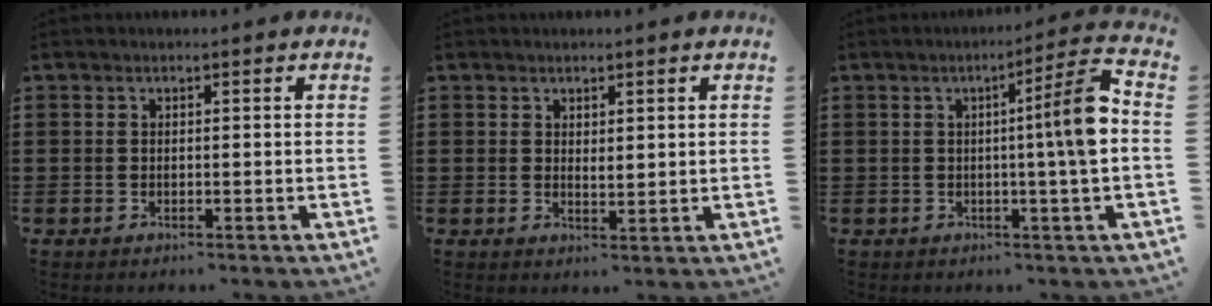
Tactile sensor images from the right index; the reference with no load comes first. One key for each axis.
{"total": 1.3, "fx": 1.0, "fy": 0.5, "fz": 0.7, "tx": -0.014, "ty": 0.004, "tz": 0.018}
{"total": 8.3, "fx": 0.2, "fy": -0.5, "fz": 8.2, "tx": -0.123, "ty": -0.015, "tz": -0.009}